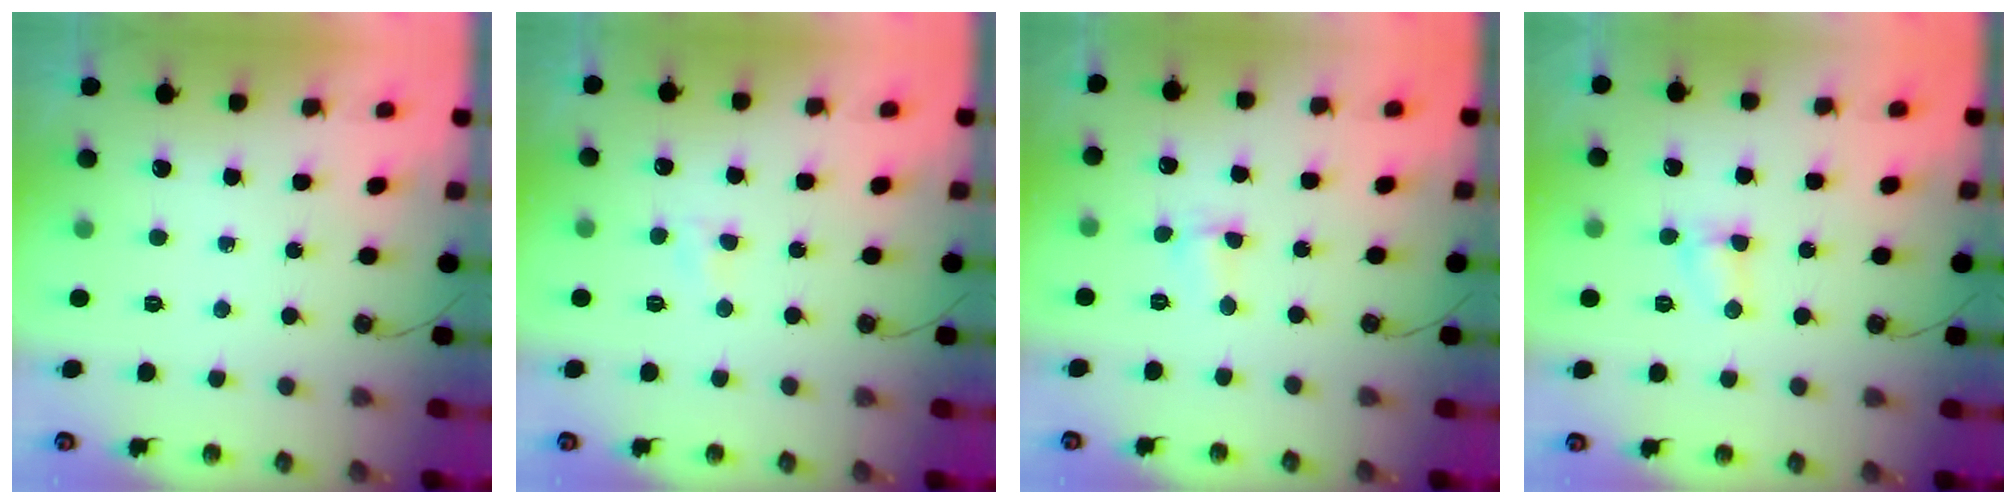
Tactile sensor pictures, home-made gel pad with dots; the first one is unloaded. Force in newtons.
{"total": 2.9, "press": 2.9, "slide": 0.4}
{"total": 1.0, "press": 1.0, "slide": 0.4}
{"total": 3.7, "press": 3.6, "slide": 1.0}